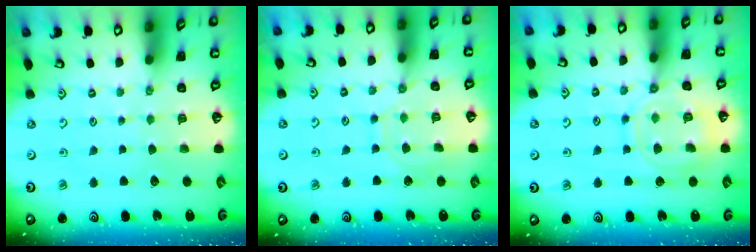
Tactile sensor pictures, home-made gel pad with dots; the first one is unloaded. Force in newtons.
{"total": 7.7, "press": 7.6, "slide": 0.7}
{"total": 11.8, "press": 11.8, "slide": 1.1}